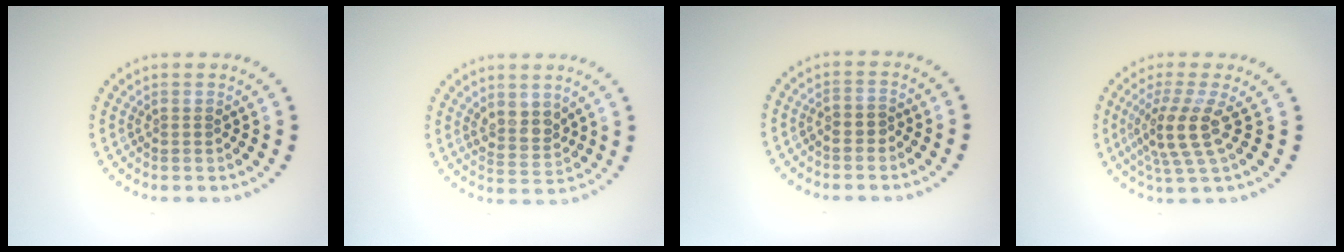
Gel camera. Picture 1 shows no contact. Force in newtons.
{"total": 2.4, "press": 2.2, "slide": 1.1}
{"total": 1.1, "press": 1.0, "slide": 0.5}
{"total": 4.0, "press": 3.0, "slide": 2.7}